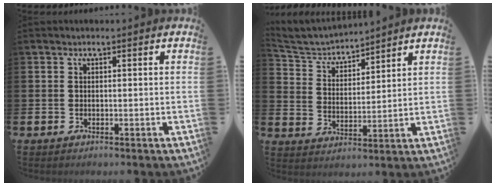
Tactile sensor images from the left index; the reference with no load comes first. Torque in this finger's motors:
{"motor_torque": [-0.21, -0.23, -0.67, -0.07]}